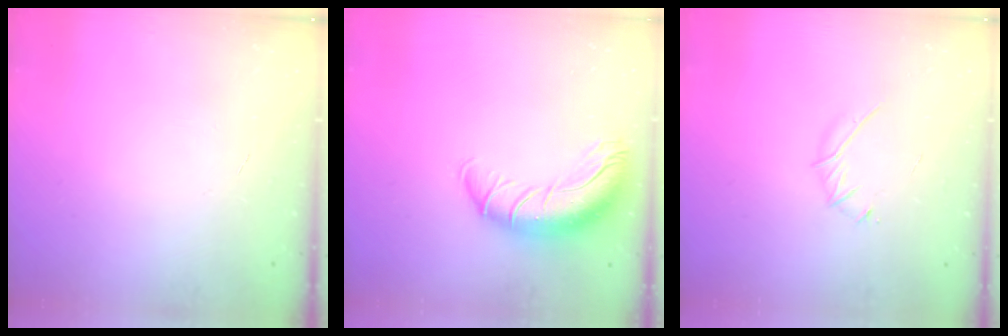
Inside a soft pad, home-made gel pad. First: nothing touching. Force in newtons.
{"total": 13.1, "press": 12.7, "slide": 3.1}
{"total": 3.6, "press": 3.5, "slide": 1.0}